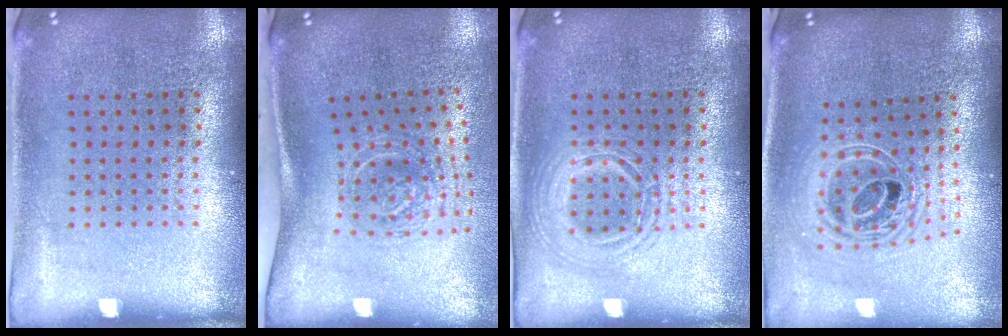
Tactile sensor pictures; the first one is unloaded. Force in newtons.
{"total": 1.9, "press": 1.4, "slide": 1.4}
{"total": 1.3, "press": 1.3, "slide": 0.1}
{"total": 2.2, "press": 1.8, "slide": 1.4}